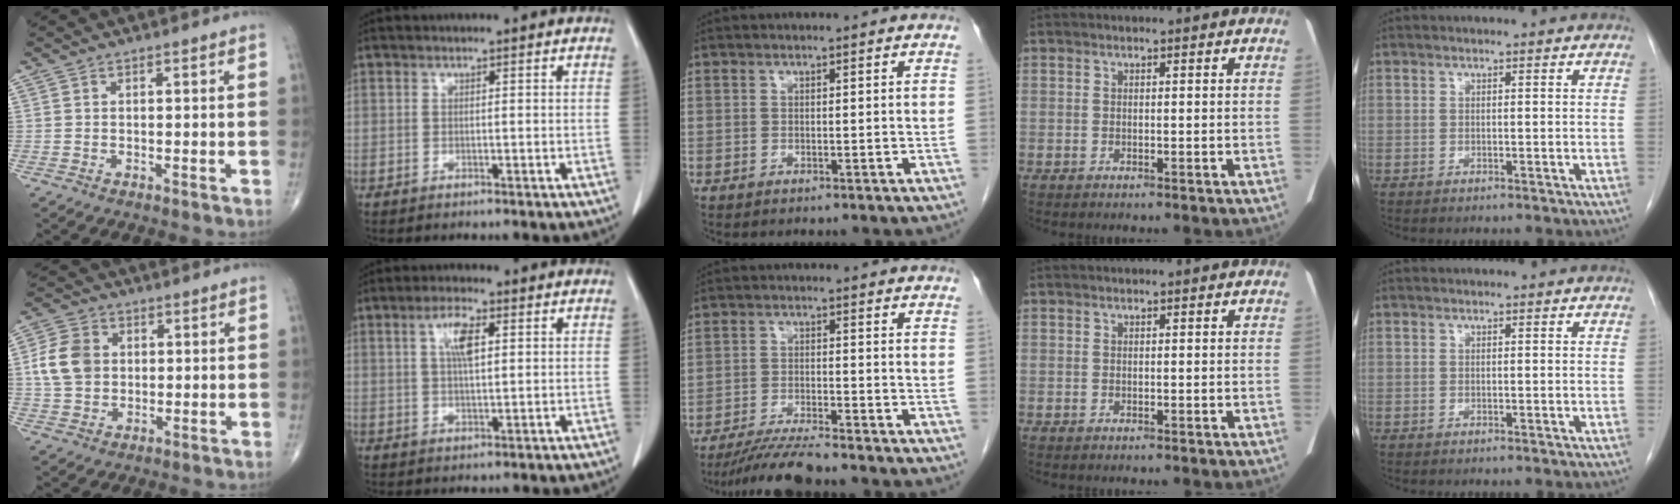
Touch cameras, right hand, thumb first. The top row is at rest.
{"thumb": {"total": 9.0, "force": [1.1, 7.2, 5.4], "torque": [-0.088, 0.007, 0.018]}, "index": {"total": 5.1, "force": [1.6, 1.4, 4.6], "torque": [-0.090, 0.005, 0.032]}, "middle": {"total": 6.5, "force": [-5.9, -0.5, 2.7], "torque": [-0.046, -0.024, -0.108]}}